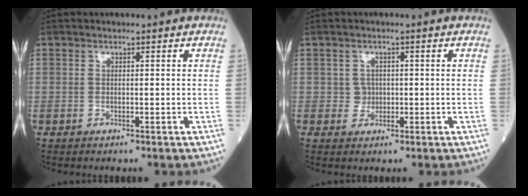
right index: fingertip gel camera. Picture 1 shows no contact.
{"total": 1.9, "force": [0.0, 1.8, 0.4], "torque": [-0.002, 0.004, -0.001]}